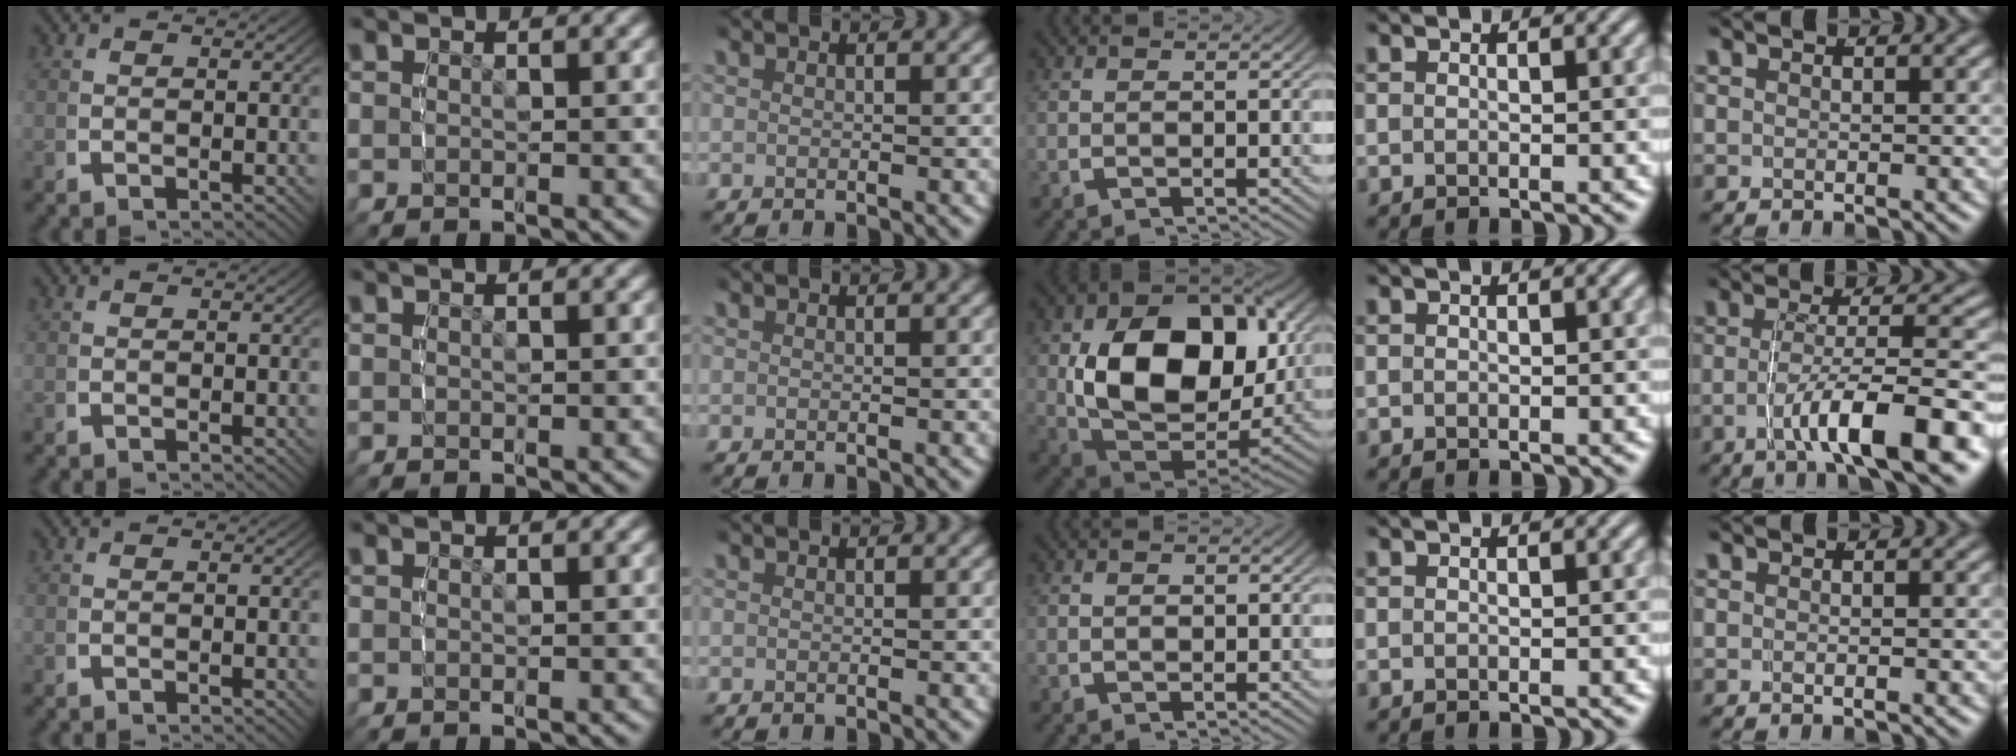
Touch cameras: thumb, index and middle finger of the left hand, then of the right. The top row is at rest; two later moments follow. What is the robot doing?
{"motion": "lift_and_place", "object": "lipstick"}